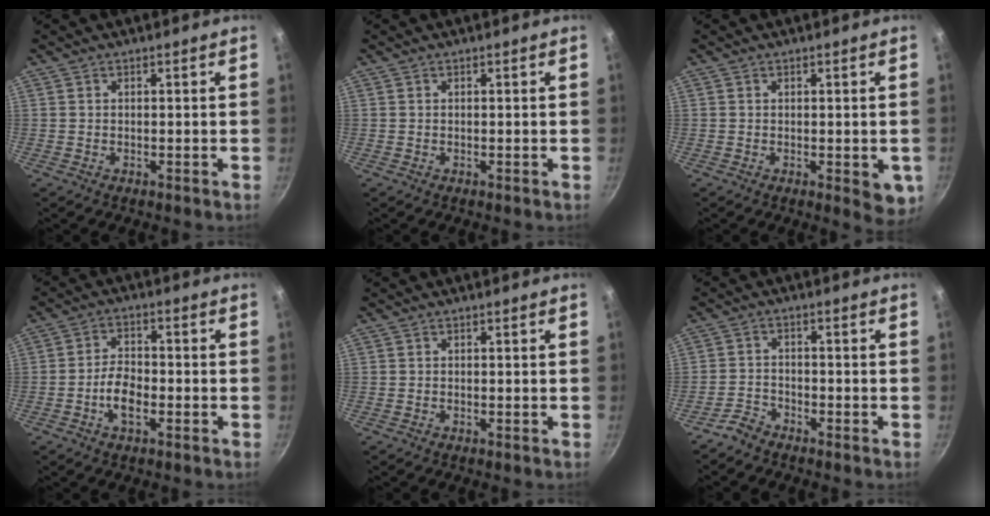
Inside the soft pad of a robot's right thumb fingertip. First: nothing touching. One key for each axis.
{"total": 0.0}
{"total": 5.0, "fx": -0.7, "fy": 2.2, "fz": 4.4, "tx": -0.037, "ty": -0.003, "tz": -0.006}
{"total": 6.1, "fx": -2.3, "fy": 3.1, "fz": 4.7, "tx": -0.082, "ty": 0.024, "tz": -0.046}
{"total": 0.0}
{"total": 3.2, "fx": -2.9, "fy": 1.2, "fz": 0.7, "tx": -0.015, "ty": 0.027, "tz": -0.058}